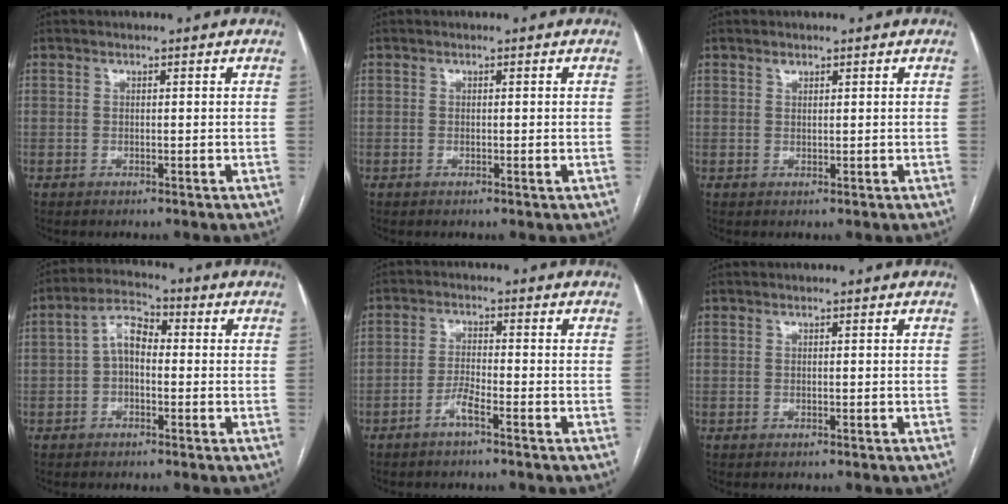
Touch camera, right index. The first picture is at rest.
{"total": 0.7, "force": [-0.2, 0.0, 0.6], "torque": [-0.013, -0.002, -0.003]}
{"total": 0.9, "force": [0.7, 0.5, 0.2], "torque": [0.000, -0.002, 0.010]}
{"total": 5.5, "force": [-0.2, 3.2, 4.5], "torque": [-0.084, 0.027, -0.011]}
{"total": 2.8, "force": [-1.9, 0.1, 2.1], "torque": [-0.042, 0.001, -0.040]}
{"total": 0.0}